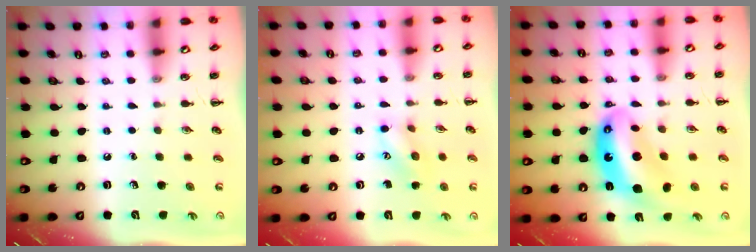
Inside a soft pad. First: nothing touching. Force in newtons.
{"total": 8.6, "press": 8.6, "slide": 0.4}
{"total": 12.4, "press": 11.9, "slide": 3.2}